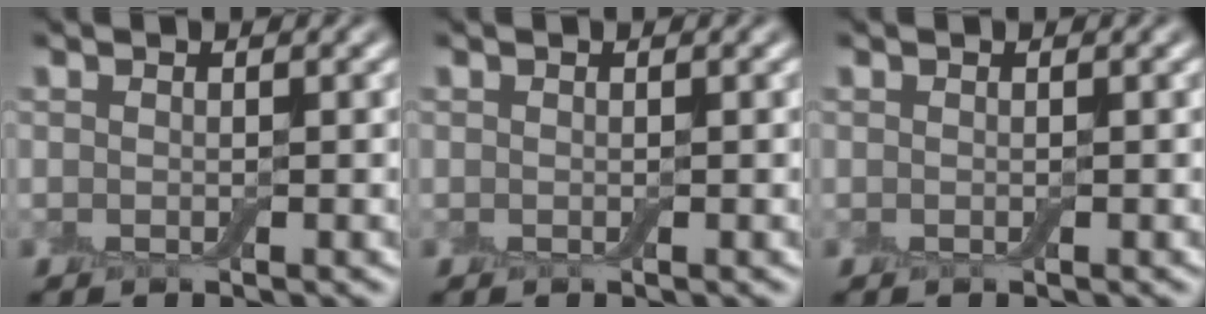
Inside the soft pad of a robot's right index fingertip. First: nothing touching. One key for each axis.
{"total": 0.0}
{"total": 0.0}